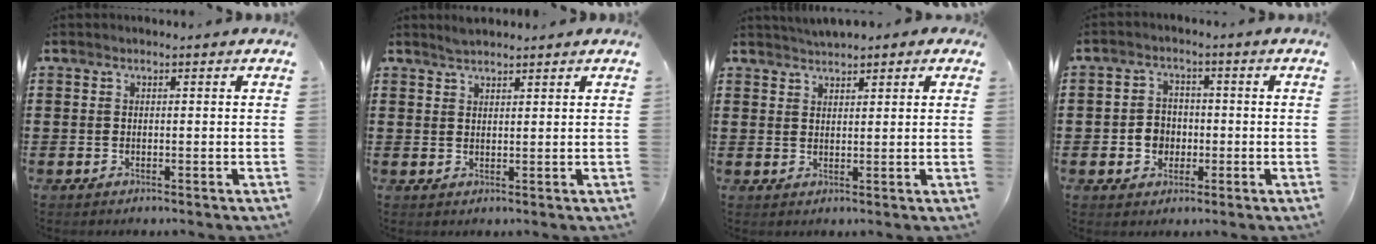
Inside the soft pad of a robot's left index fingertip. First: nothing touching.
{"total": 1.8, "force": [1.8, 0.3, 0.3], "torque": [-0.010, 0.001, 0.035]}
{"total": 2.5, "force": [2.4, 0.5, 0.4], "torque": [-0.015, -0.001, 0.045]}
{"total": 3.8, "force": [-0.9, 3.3, 1.7], "torque": [-0.033, 0.003, -0.021]}